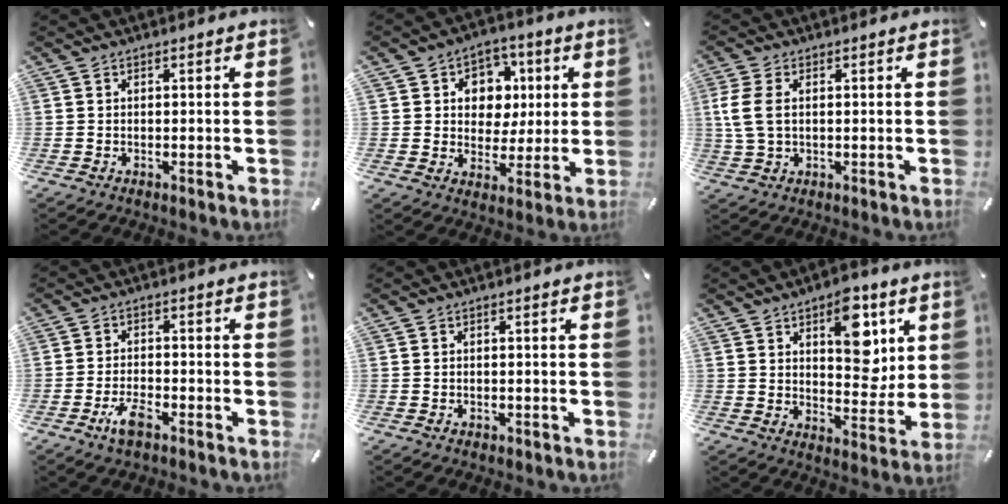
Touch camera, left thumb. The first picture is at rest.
{"total": 8.8, "force": [1.6, 8.1, 2.8], "torque": [-0.044, -0.007, 0.029]}
{"total": 6.1, "force": [0.9, 3.9, 4.7], "torque": [-0.117, -0.001, 0.013]}
{"total": 5.1, "force": [-3.1, 2.2, 3.4], "torque": [-0.078, 0.010, -0.061]}
{"total": 0.9, "force": [-0.5, 0.7, 0.3], "torque": [-0.007, 0.002, -0.012]}
{"total": 13.2, "force": [6.0, 7.7, 8.9], "torque": [-0.097, -0.030, 0.099]}